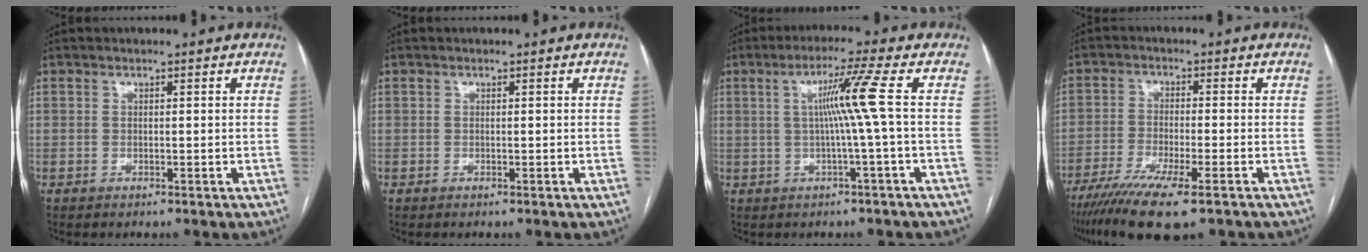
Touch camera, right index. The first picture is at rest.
{"total": 0.0}
{"total": 6.4, "force": [0.4, -2.2, 6.0], "torque": [-0.107, 0.007, 0.012]}
{"total": 11.9, "force": [-8.3, 1.3, 8.4], "torque": [-0.146, -0.028, -0.135]}